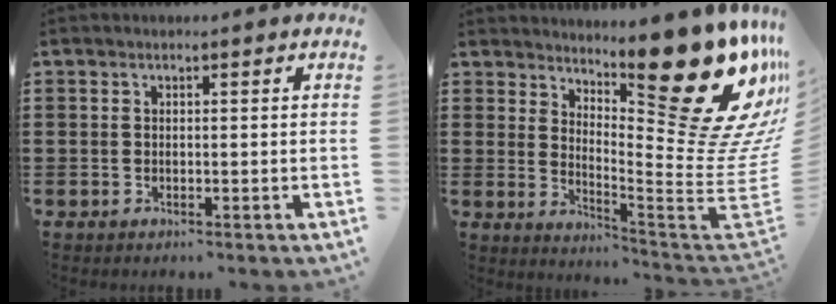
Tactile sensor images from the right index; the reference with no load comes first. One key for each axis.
{"total": 22.6, "fx": 12.9, "fy": 7.1, "fz": 17.1, "tx": -0.237, "ty": -0.096, "tz": 0.217}